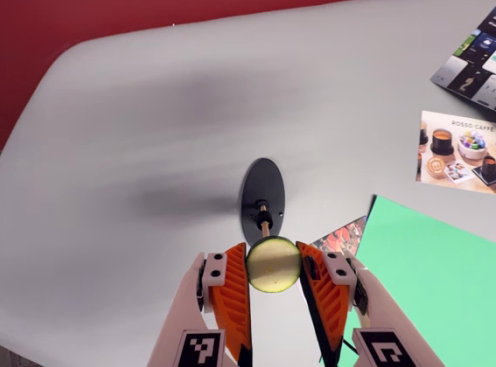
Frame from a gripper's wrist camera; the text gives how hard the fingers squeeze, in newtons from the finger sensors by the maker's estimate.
{"total": 7.6, "left": 7.4, "right": 7.7}